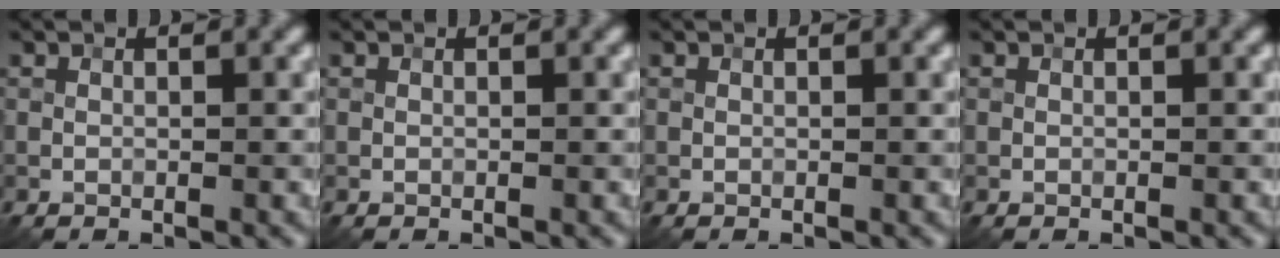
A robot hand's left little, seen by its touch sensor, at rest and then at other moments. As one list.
[{"total": 0.0}, {"total": 0.0}, {"total": 0.0}]